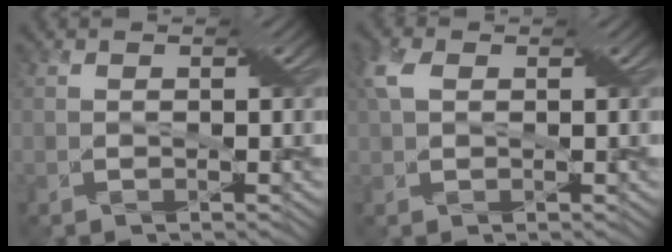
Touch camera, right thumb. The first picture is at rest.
{"total": 4.4, "force": [1.2, 2.5, 3.4], "torque": [-0.091, 0.005, 0.015]}